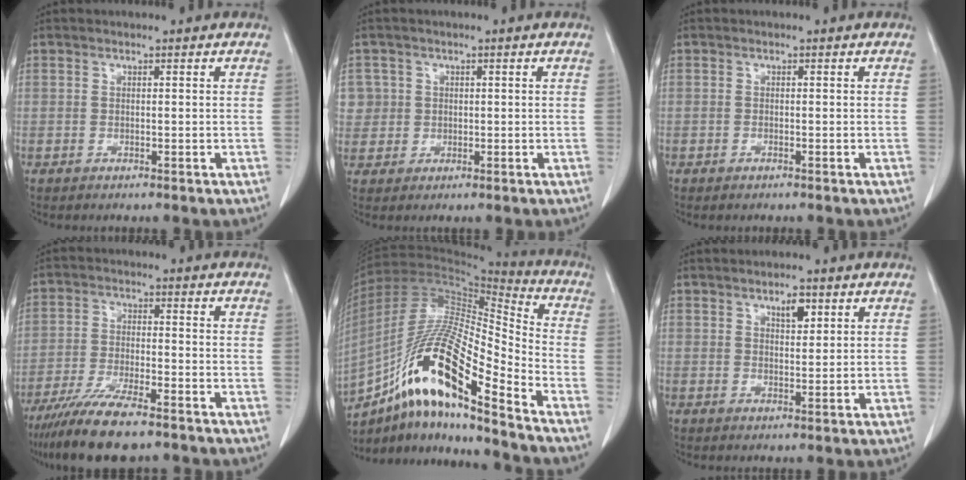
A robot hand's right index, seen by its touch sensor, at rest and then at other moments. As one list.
[{"total": 4.3, "force": [1.0, 4.2, -0.1], "torque": [0.017, 0.011, 0.022]}, {"total": 0.0}, {"total": 11.5, "force": [-8.9, 2.0, 7.1], "torque": [-0.125, -0.026, -0.150]}, {"total": 19.5, "force": [-11.7, 2.4, 15.4], "torque": [-0.305, -0.004, -0.211]}, {"total": 3.0, "force": [1.7, 1.2, 2.2], "torque": [-0.034, -0.003, 0.029]}]